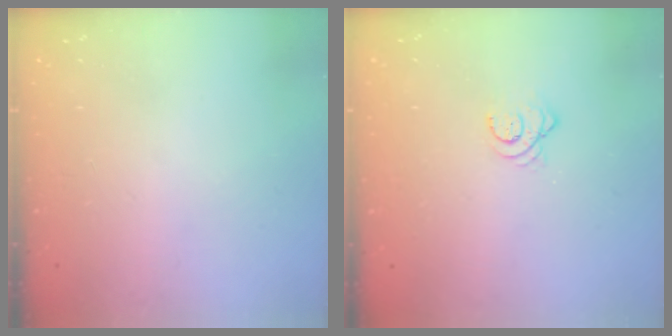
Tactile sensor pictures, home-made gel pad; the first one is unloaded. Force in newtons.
{"total": 4.1, "press": 4.0, "slide": 0.4}